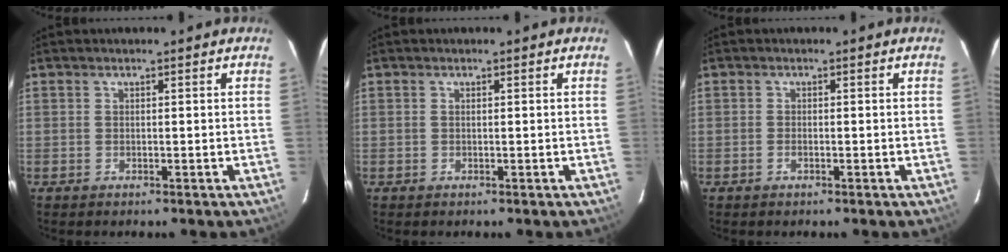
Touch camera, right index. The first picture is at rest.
{"total": 0.0}
{"total": 0.8, "force": [-0.5, 0.5, 0.5], "torque": [-0.012, -0.001, -0.008]}